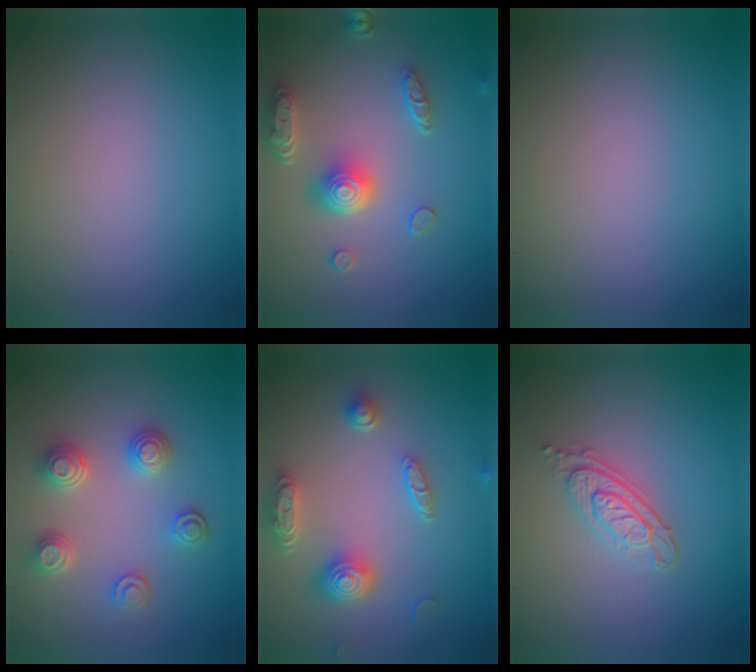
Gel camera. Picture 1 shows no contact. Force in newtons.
{"total": 5.2, "press": 4.0, "slide": 3.3}
{"total": 0.0}
{"total": 3.7, "press": 3.2, "slide": 1.8}
{"total": 4.9, "press": 4.0, "slide": 2.8}
{"total": 3.1, "press": 2.6, "slide": 1.7}